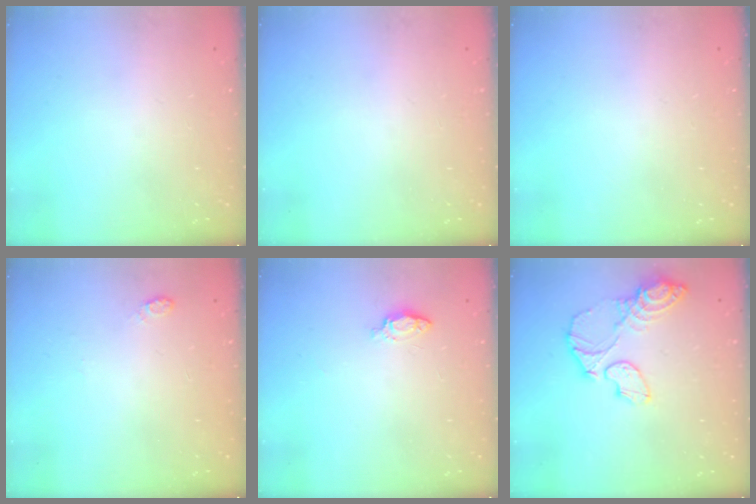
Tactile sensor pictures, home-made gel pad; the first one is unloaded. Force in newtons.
{"total": 0.0}
{"total": 0.0}
{"total": 3.3, "press": 3.2, "slide": 0.5}
{"total": 4.7, "press": 4.7, "slide": 0.6}
{"total": 11.4, "press": 11.4, "slide": 1.1}